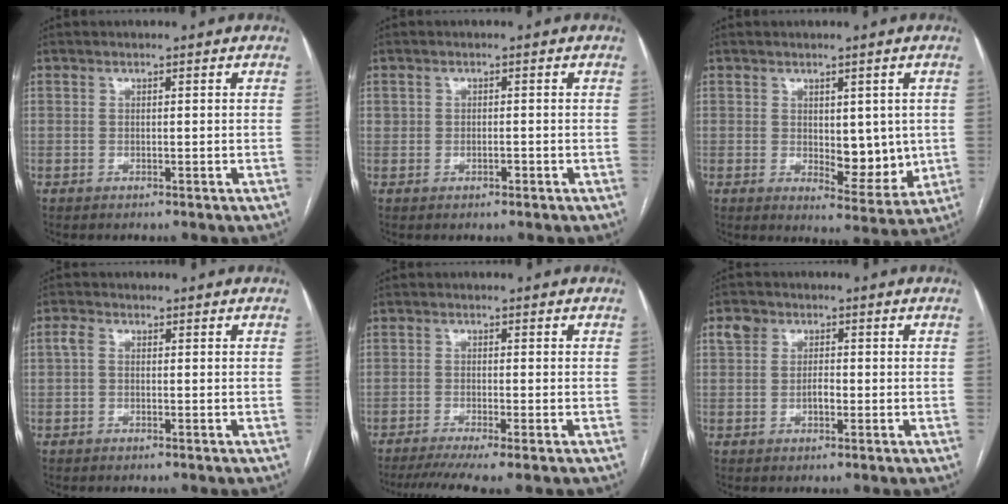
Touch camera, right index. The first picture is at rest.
{"total": 1.1, "force": [-0.2, 0.9, 0.7], "torque": [-0.015, 0.006, 0.000]}
{"total": 7.1, "force": [0.3, 3.6, 6.1], "torque": [-0.070, -0.009, 0.017]}
{"total": 1.6, "force": [0.2, 1.1, 1.2], "torque": [-0.028, 0.010, 0.004]}
{"total": 6.1, "force": [-4.6, 0.1, 4.1], "torque": [-0.063, -0.010, -0.077]}
{"total": 3.7, "force": [0.1, 2.7, 2.5], "torque": [-0.049, 0.013, 0.001]}